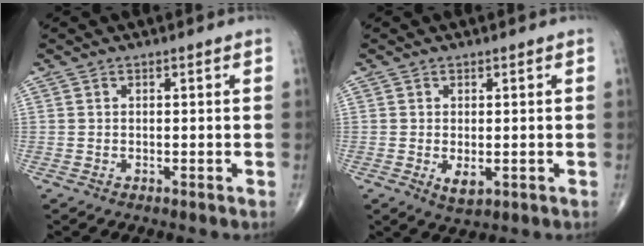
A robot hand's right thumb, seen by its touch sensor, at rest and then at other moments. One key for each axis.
{"total": 2.8, "fx": -0.6, "fy": 1.4, "fz": 2.4, "tx": -0.035, "ty": -0.006, "tz": -0.002}